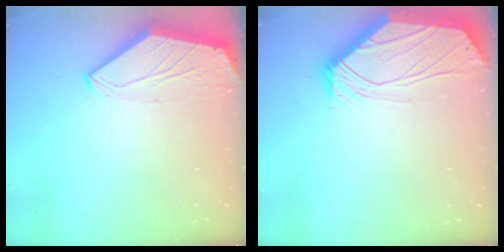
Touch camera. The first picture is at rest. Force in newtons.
{"total": 0.9, "press": 0.8, "slide": 0.4}